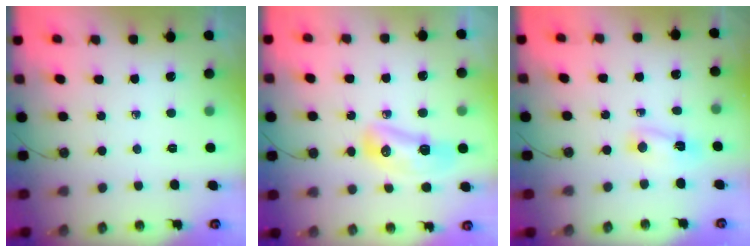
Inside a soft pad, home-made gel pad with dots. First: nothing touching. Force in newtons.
{"total": 9.0, "press": 8.9, "slide": 1.4}
{"total": 2.6, "press": 2.6, "slide": 0.6}